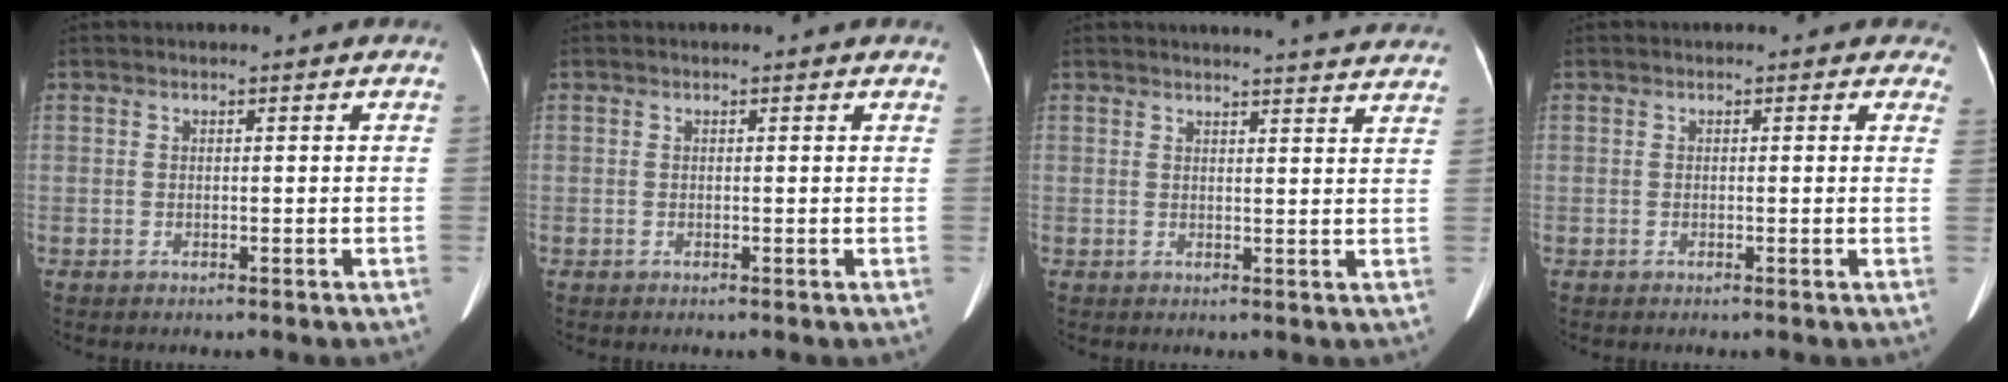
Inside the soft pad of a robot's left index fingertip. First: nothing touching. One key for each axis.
{"total": 1.3, "fx": 1.1, "fy": 0.6, "fz": 0.3, "tx": -0.008, "ty": 0.004, "tz": 0.000}
{"total": 14.0, "fx": 13.5, "fy": 0.5, "fz": 3.8, "tx": -0.034, "ty": -0.033, "tz": 0.138}
{"total": 2.1, "fx": 1.7, "fy": 1.1, "fz": 0.4, "tx": 0.015, "ty": -0.004, "tz": -0.006}